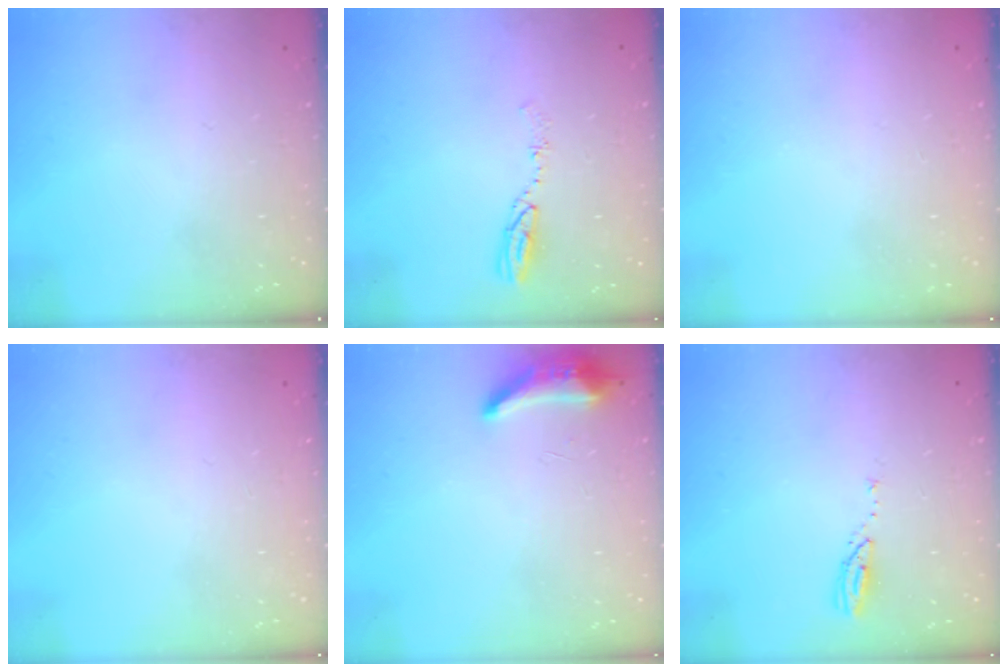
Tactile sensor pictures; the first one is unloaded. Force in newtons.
{"total": 5.2, "press": 5.1, "slide": 0.4}
{"total": 0.0}
{"total": 2.8, "press": 2.2, "slide": 1.7}
{"total": 8.3, "press": 8.1, "slide": 1.8}
{"total": 3.6, "press": 3.6, "slide": 0.3}